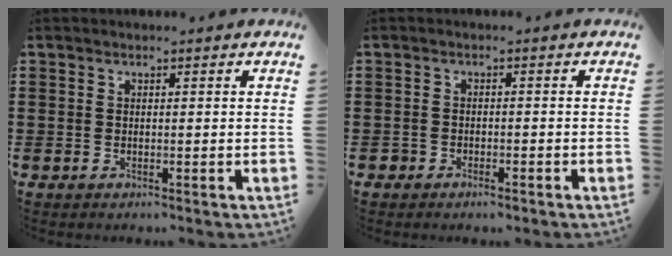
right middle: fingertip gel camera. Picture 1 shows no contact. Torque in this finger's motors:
{"motor_torque": [-0.24, -0.18, -0.02, -0.01]}